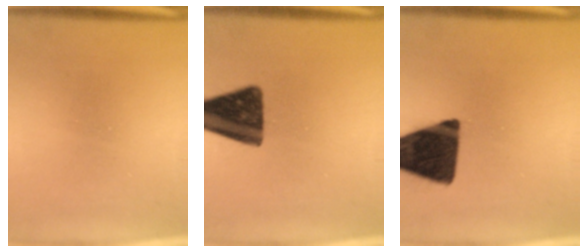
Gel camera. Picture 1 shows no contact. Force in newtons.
{"total": 13.5}
{"total": 17.0}